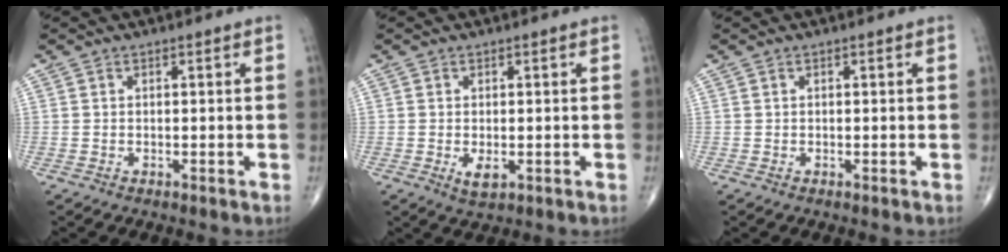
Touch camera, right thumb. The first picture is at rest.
{"total": 2.7, "force": [-0.7, 1.4, 2.3], "torque": [-0.038, -0.006, -0.008]}
{"total": 0.0}